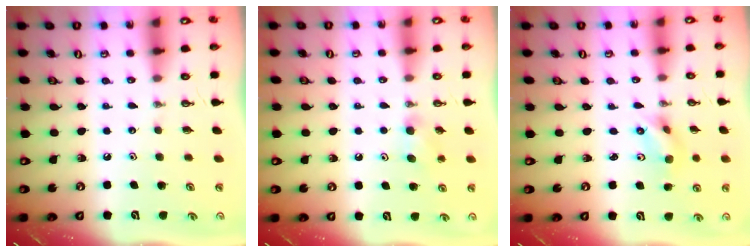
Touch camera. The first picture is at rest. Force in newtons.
{"total": 5.7, "press": 5.2, "slide": 2.3}
{"total": 4.9, "press": 2.9, "slide": 3.9}